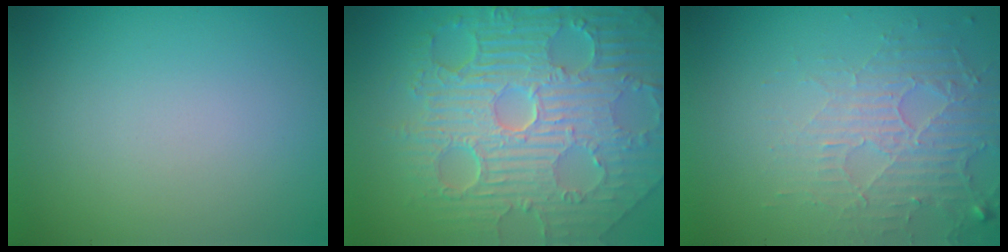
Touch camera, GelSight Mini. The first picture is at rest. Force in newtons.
{"total": 11.2, "press": 7.4, "slide": 8.5}
{"total": 4.0, "press": 2.9, "slide": 2.8}